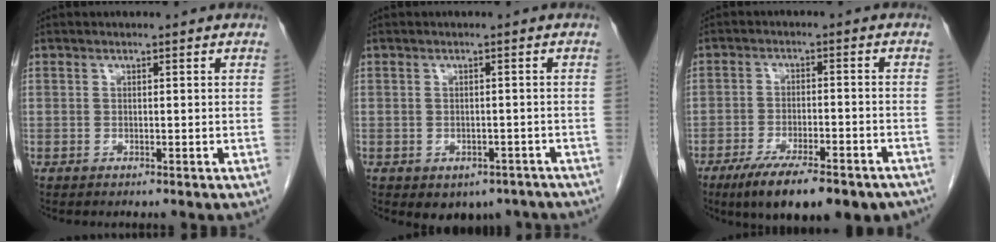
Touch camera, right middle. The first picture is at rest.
{"total": 5.5, "force": [-3.9, 3.5, 1.7], "torque": [-0.005, 0.010, -0.045]}
{"total": 16.1, "force": [-12.1, 4.2, 9.8], "torque": [-0.116, -0.004, -0.176]}